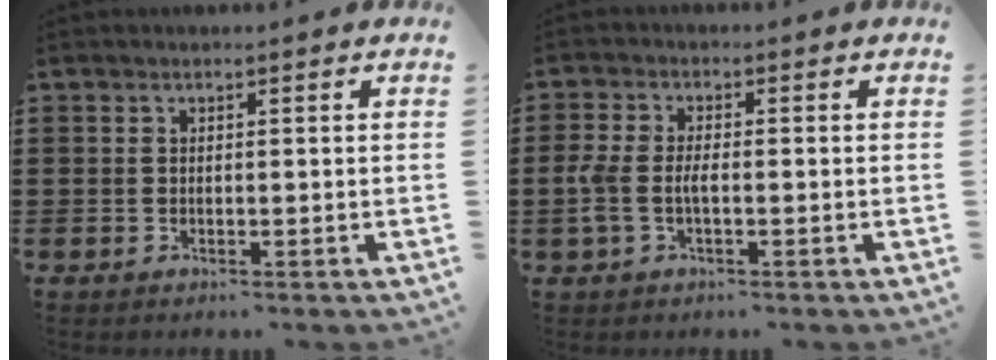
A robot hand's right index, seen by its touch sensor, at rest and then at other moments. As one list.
[{"total": 3.3, "force": [-0.8, 1.2, 2.9], "torque": [-0.073, -0.005, -0.022]}]